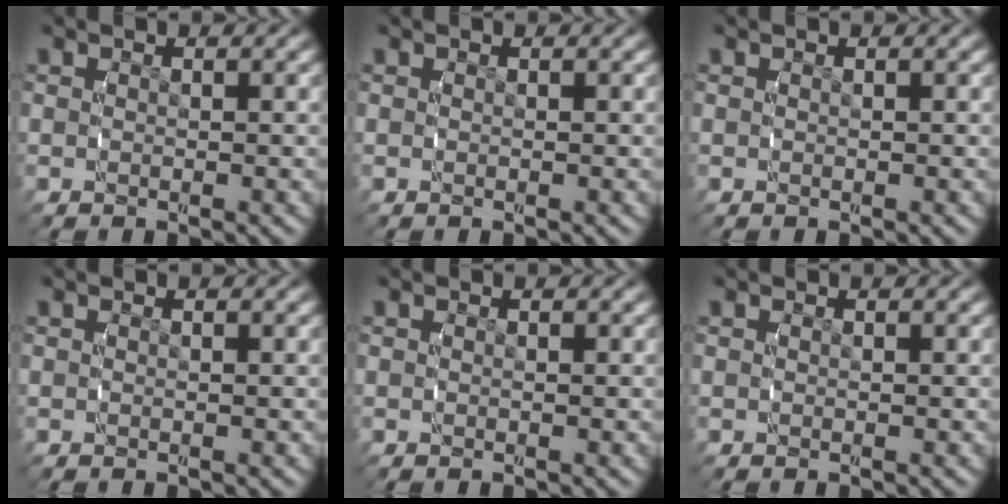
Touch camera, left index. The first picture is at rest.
{"total": 0.0}
{"total": 0.0}
{"total": 0.0}
{"total": 0.0}
{"total": 0.0}